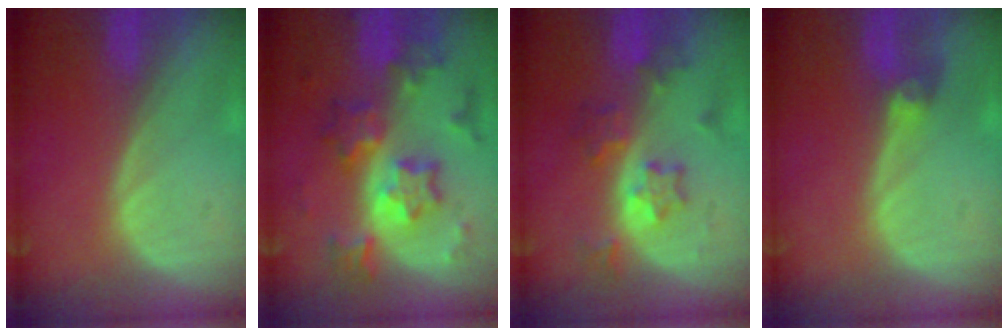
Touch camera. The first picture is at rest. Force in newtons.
{"total": 9.5, "press": 9.5, "slide": 0.8}
{"total": 5.8, "press": 5.7, "slide": 1.4}
{"total": 3.0, "press": 2.6, "slide": 1.4}